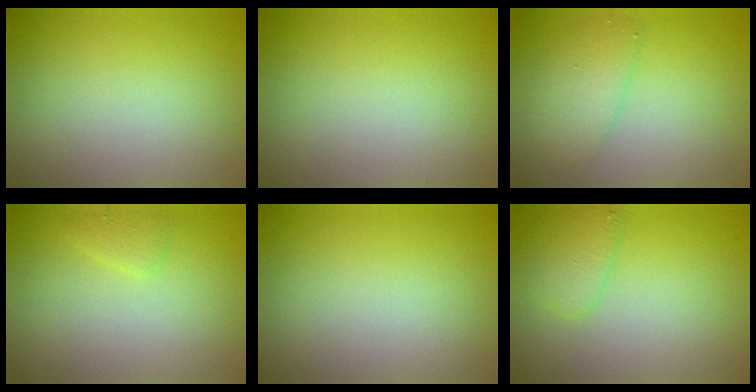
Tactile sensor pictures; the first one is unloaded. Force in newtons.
{"total": 0.0}
{"total": 2.8, "press": 2.8, "slide": 0.1}
{"total": 1.1, "press": 1.1, "slide": 0.0}
{"total": 0.0}
{"total": 2.4, "press": 2.4, "slide": 0.1}